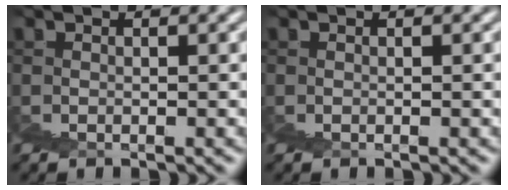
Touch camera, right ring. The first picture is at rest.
{"total": 0.0}